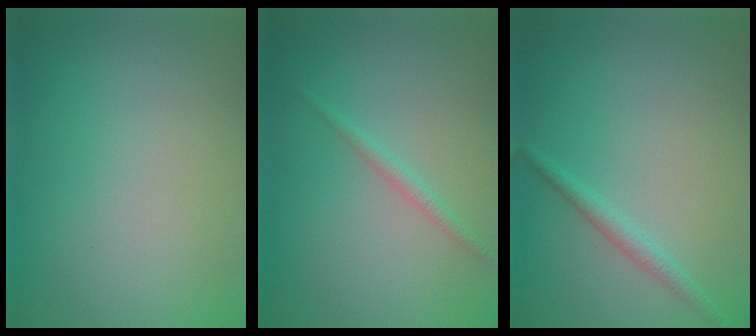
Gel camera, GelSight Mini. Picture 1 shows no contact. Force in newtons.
{"total": 1.2, "press": 1.2, "slide": 0.0}
{"total": 1.5, "press": 1.5, "slide": 0.1}